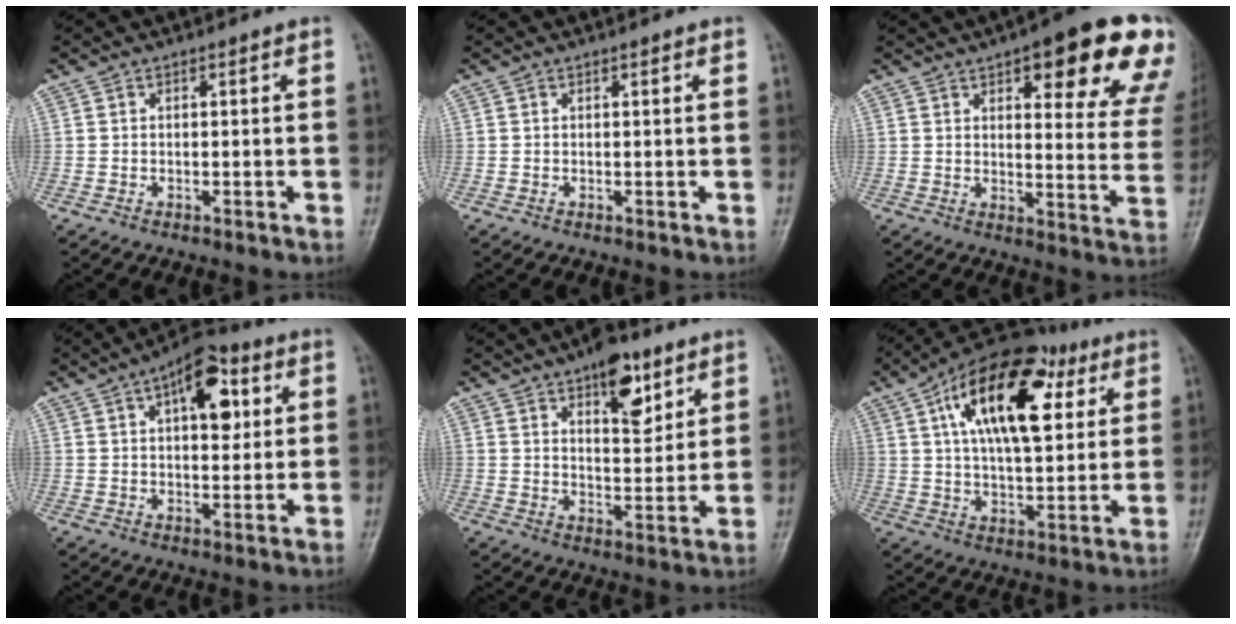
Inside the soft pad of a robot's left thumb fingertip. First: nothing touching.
{"total": 0.6, "force": [0.4, 0.2, 0.5], "torque": [-0.008, -0.001, 0.003]}
{"total": 22.4, "force": [12.0, 6.9, 17.7], "torque": [-0.183, -0.035, 0.141]}
{"total": 11.2, "force": [4.0, 5.6, 8.9], "torque": [-0.098, 0.004, 0.051]}
{"total": 10.5, "force": [6.0, 4.8, 7.2], "torque": [-0.080, -0.032, 0.090]}
{"total": 21.8, "force": [8.0, 10.6, 17.3], "torque": [-0.257, 0.000, 0.121]}